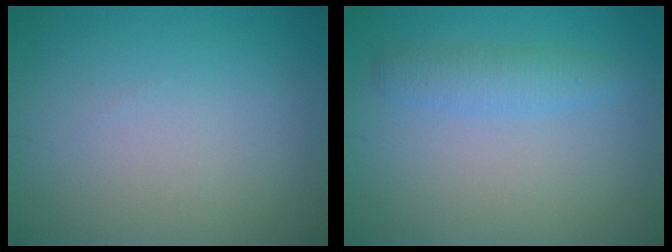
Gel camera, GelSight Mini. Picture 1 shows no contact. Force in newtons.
{"total": 2.2, "press": 2.2, "slide": 0.2}